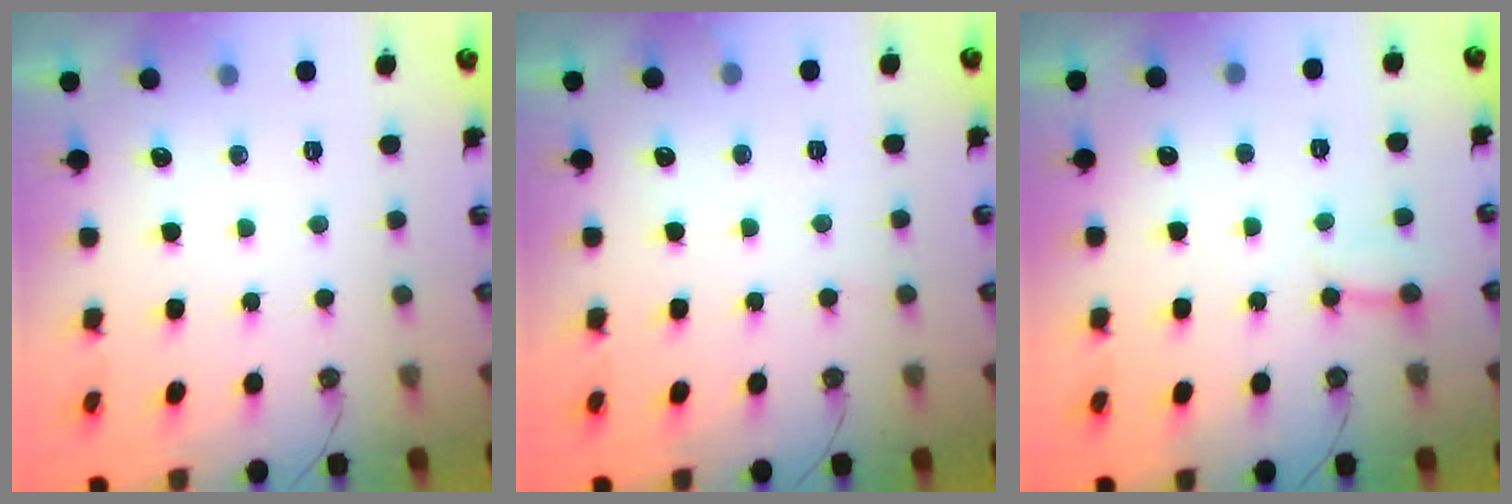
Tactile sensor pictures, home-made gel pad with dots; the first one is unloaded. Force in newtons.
{"total": 4.1, "press": 4.1, "slide": 0.3}
{"total": 3.8, "press": 3.7, "slide": 0.7}